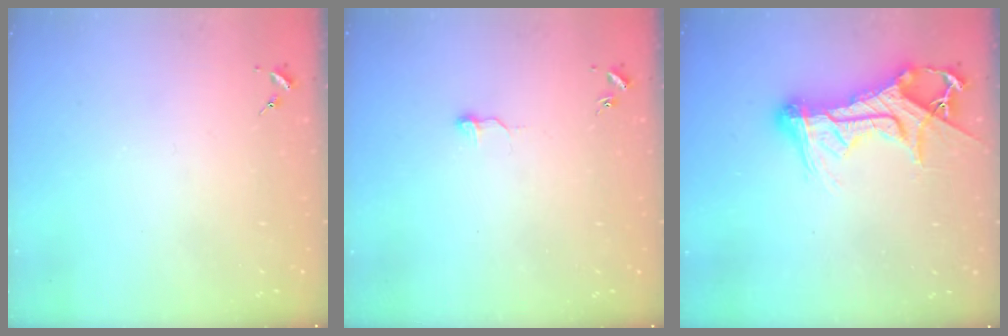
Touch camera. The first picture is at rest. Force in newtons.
{"total": 4.6, "press": 4.5, "slide": 0.6}
{"total": 17.1, "press": 17.0, "slide": 1.6}